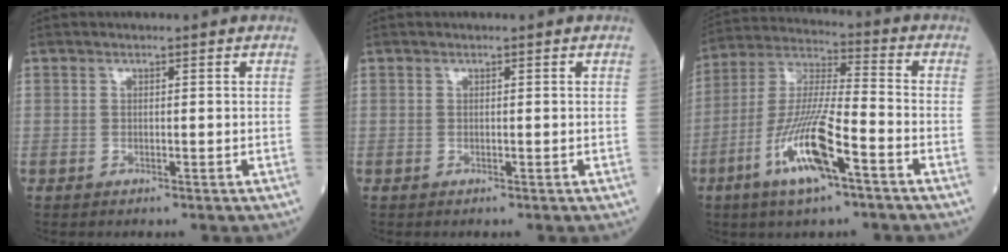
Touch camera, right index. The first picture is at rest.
{"total": 0.0}
{"total": 13.7, "force": [-6.3, 1.9, 12.0], "torque": [-0.244, -0.011, -0.120]}